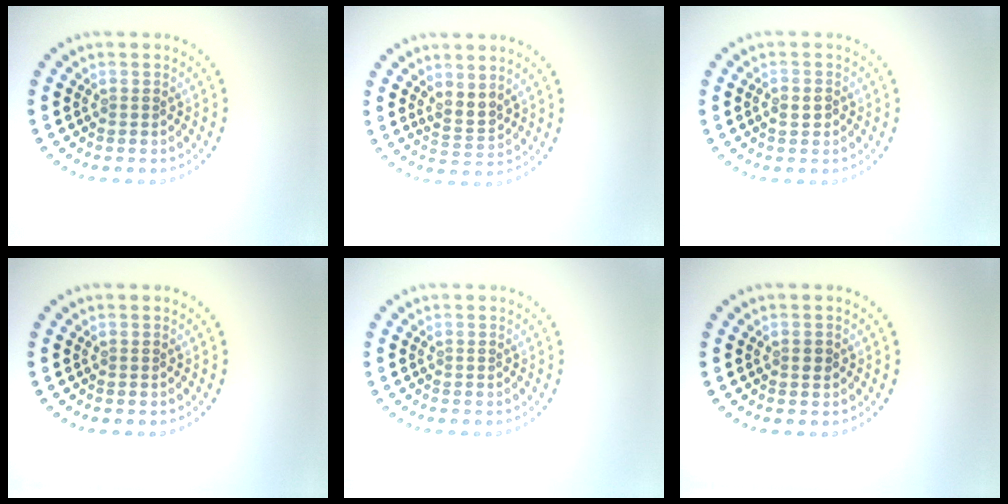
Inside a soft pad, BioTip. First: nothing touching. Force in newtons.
{"total": 2.1, "press": 1.5, "slide": 1.5}
{"total": 1.5, "press": 1.5, "slide": 0.4}
{"total": 0.0}
{"total": 0.0}
{"total": 0.9, "press": 0.9, "slide": 0.0}